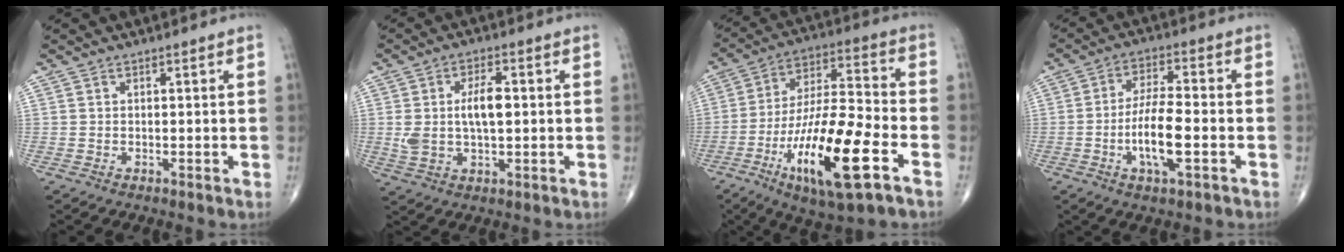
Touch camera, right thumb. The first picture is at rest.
{"total": 8.5, "force": [0.7, 4.1, 7.4], "torque": [-0.142, 0.008, 0.016]}
{"total": 21.3, "force": [-8.8, 5.5, 18.6], "torque": [-0.357, 0.033, -0.147]}
{"total": 9.8, "force": [-2.7, 2.8, 8.9], "torque": [-0.167, 0.014, -0.053]}